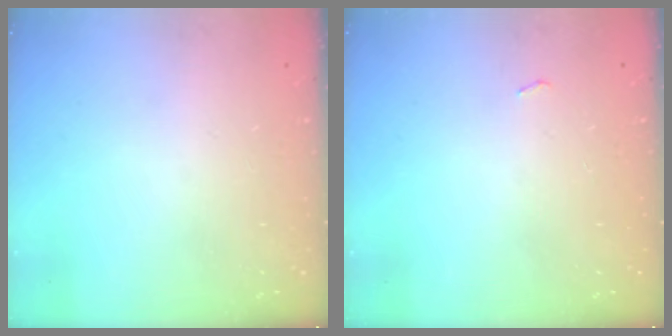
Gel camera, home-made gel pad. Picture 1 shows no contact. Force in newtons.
{"total": 2.7, "press": 2.3, "slide": 1.4}